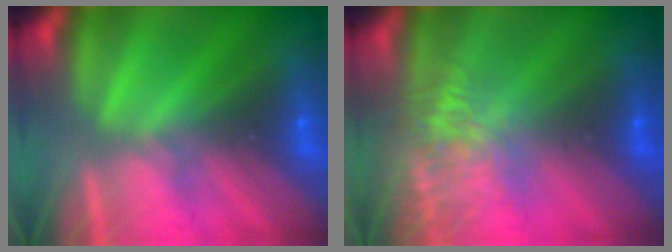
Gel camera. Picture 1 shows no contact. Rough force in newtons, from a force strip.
{"total": 5.7}